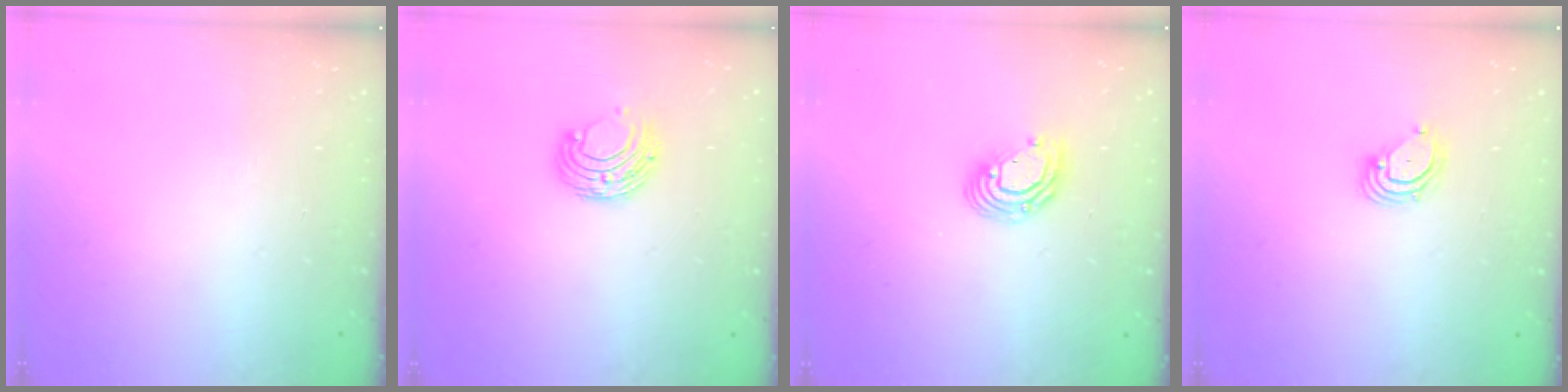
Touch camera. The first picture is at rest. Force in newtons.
{"total": 7.5, "press": 7.5, "slide": 0.7}
{"total": 8.1, "press": 8.0, "slide": 1.4}
{"total": 3.6, "press": 3.6, "slide": 0.3}